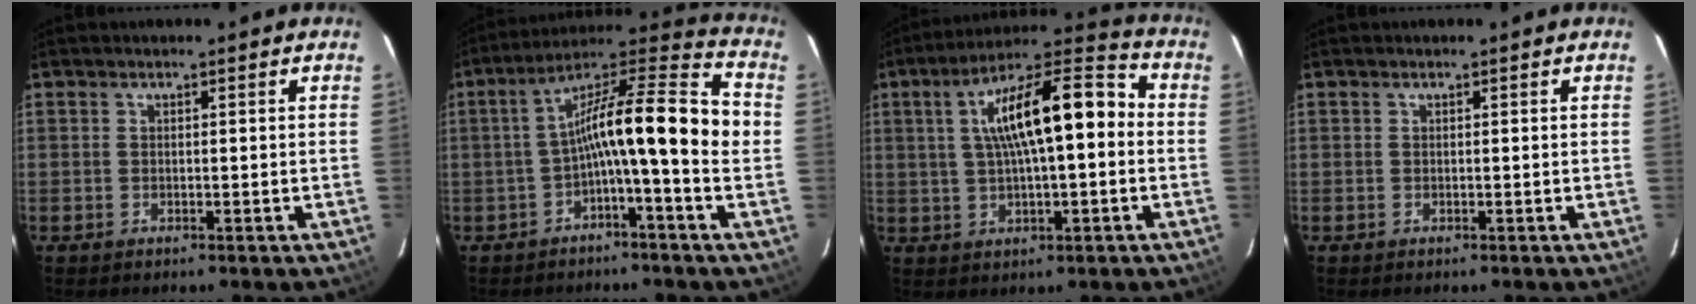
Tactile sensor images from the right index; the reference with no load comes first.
{"total": 14.3, "force": [-1.9, 1.2, 14.2], "torque": [-0.240, 0.027, -0.046]}
{"total": 16.9, "force": [1.6, 5.2, 15.9], "torque": [-0.260, 0.037, 0.023]}
{"total": 0.0}